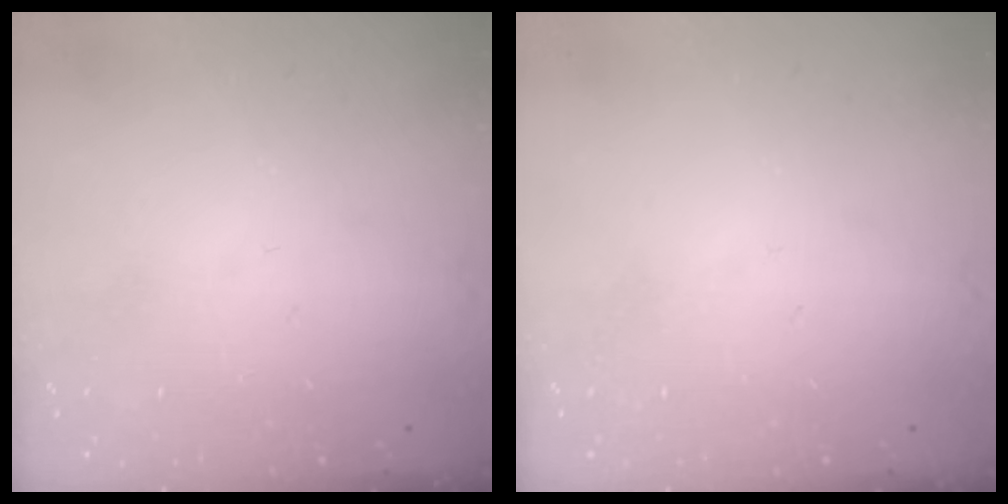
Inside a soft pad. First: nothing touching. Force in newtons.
{"total": 0.0}